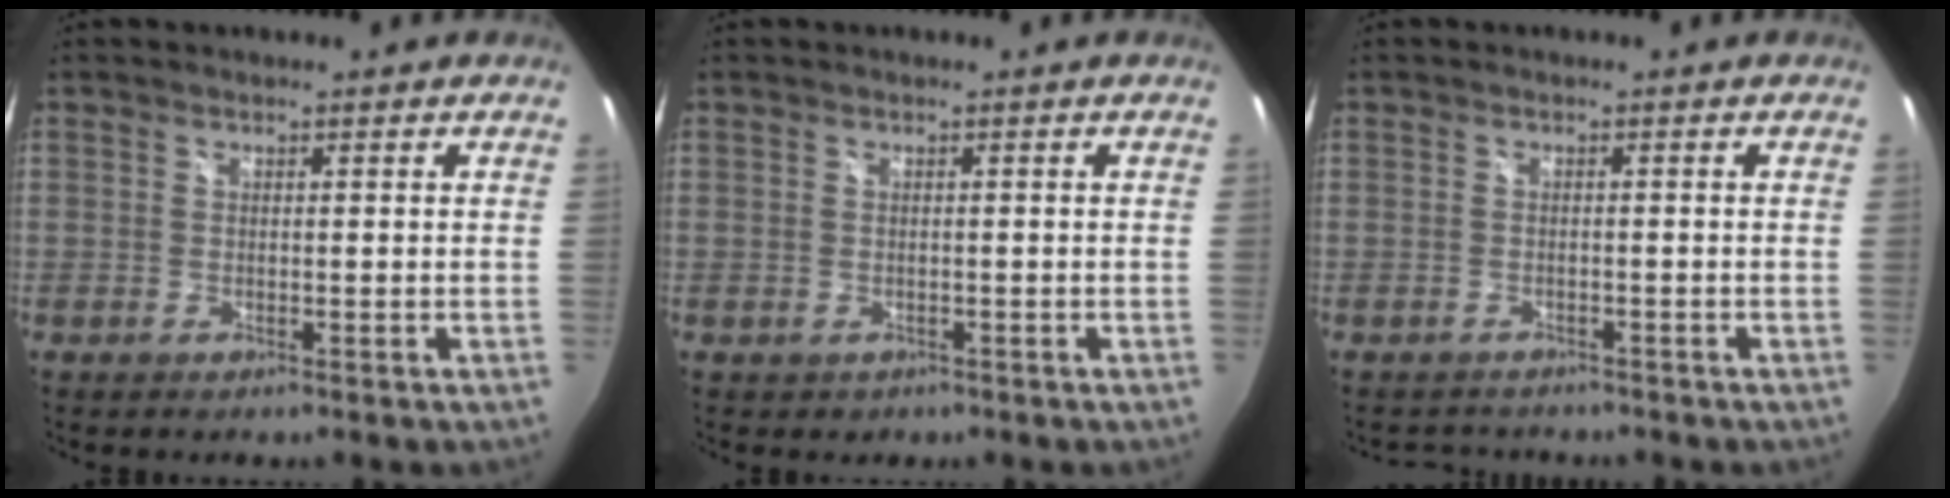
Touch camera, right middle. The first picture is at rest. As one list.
[{"total": 1.3, "force": [-0.5, 1.1, 0.3], "torque": [-0.008, -0.004, -0.005]}, {"total": 3.6, "force": [-3.3, 1.4, 0.4], "torque": [-0.012, -0.004, -0.050]}]